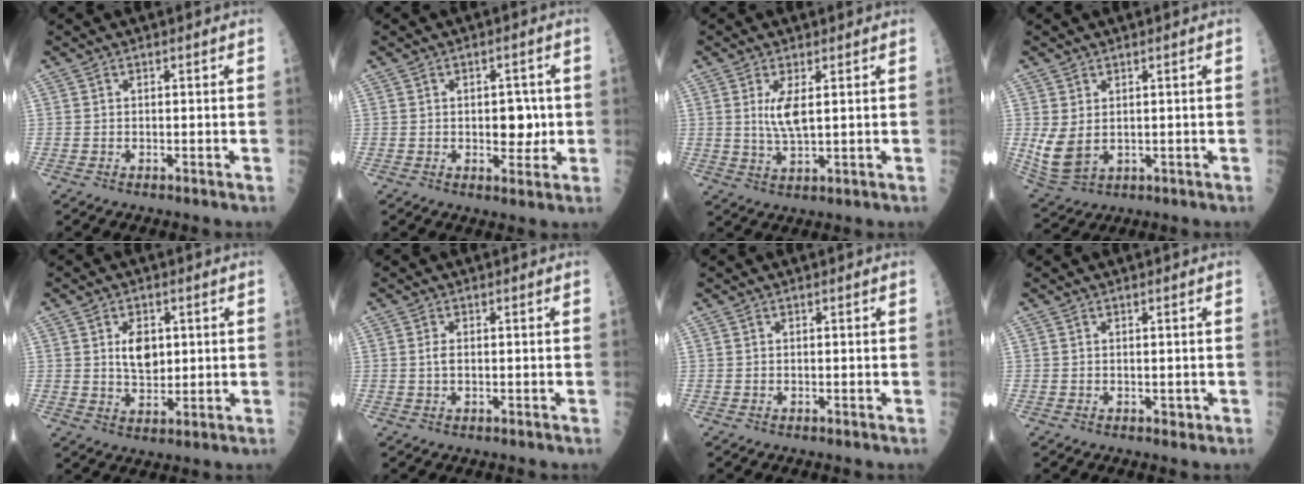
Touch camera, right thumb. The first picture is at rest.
{"total": 5.3, "force": [0.0, 3.3, 4.1], "torque": [-0.024, 0.000, 0.002]}
{"total": 4.8, "force": [1.2, 1.2, 4.5], "torque": [-0.095, -0.017, 0.028]}
{"total": 6.7, "force": [0.5, 4.5, 4.9], "torque": [-0.099, -0.007, 0.027]}
{"total": 6.1, "force": [1.4, 3.8, 4.5], "torque": [-0.053, -0.009, 0.027]}
{"total": 1.7, "force": [0.1, 0.9, 1.4], "torque": [-0.030, -0.002, 0.004]}
{"total": 0.0}
{"total": 0.7, "force": [0.0, 0.5, 0.4], "torque": [0.003, 0.001, -0.001]}